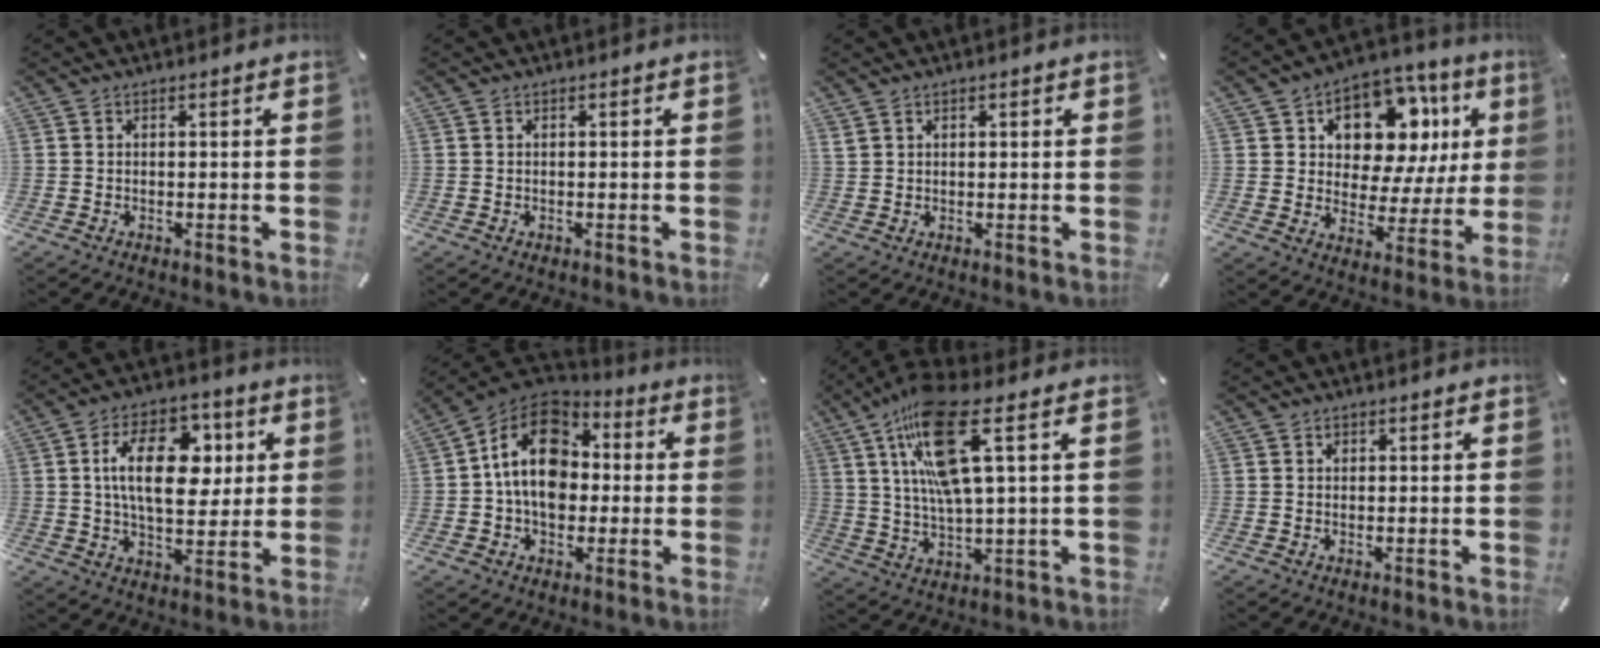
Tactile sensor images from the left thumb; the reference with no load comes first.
{"total": 0.0}
{"total": 1.2, "force": [0.8, 0.9, 0.3], "torque": [-0.005, 0.002, 0.015]}
{"total": 13.2, "force": [7.1, 8.7, 6.9], "torque": [-0.100, -0.055, 0.125]}
{"total": 16.6, "force": [3.8, 9.7, 12.9], "torque": [-0.215, 0.008, 0.062]}
{"total": 15.3, "force": [0.6, 11.8, 9.8], "torque": [-0.180, 0.011, 0.008]}
{"total": 16.1, "force": [6.5, 4.0, 14.2], "torque": [-0.278, -0.012, 0.106]}
{"total": 0.6, "force": [0.2, 0.5, 0.2], "torque": [-0.002, 0.003, 0.004]}